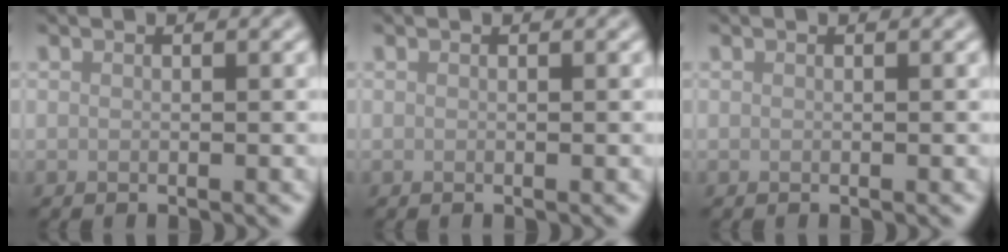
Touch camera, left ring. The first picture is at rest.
{"total": 0.0}
{"total": 0.0}